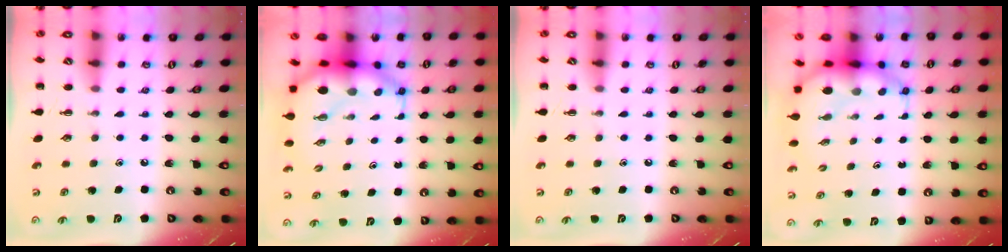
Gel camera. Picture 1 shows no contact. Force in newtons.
{"total": 8.8, "press": 8.5, "slide": 2.3}
{"total": 0.0}
{"total": 8.5, "press": 7.9, "slide": 3.0}